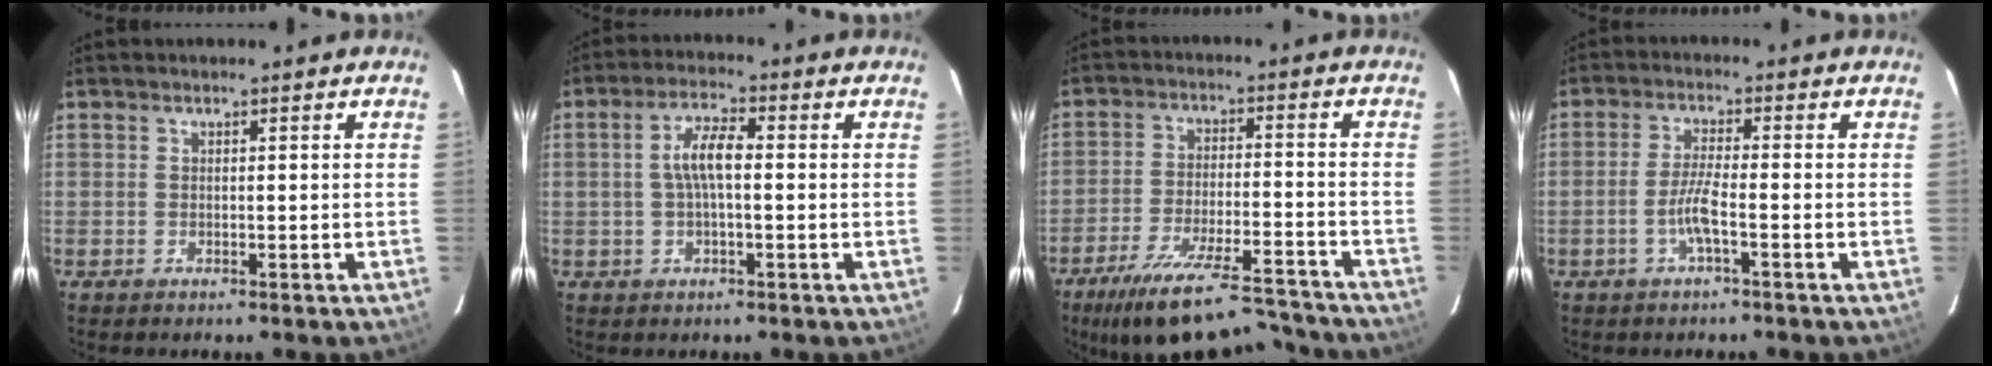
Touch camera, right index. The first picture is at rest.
{"total": 5.6, "force": [0.0, 1.7, 5.3], "torque": [-0.104, 0.012, 0.000]}
{"total": 20.6, "force": [-17.4, 4.9, 9.8], "torque": [-0.187, -0.022, -0.257]}
{"total": 4.2, "force": [-1.9, -0.1, 3.7], "torque": [-0.081, 0.001, -0.039]}